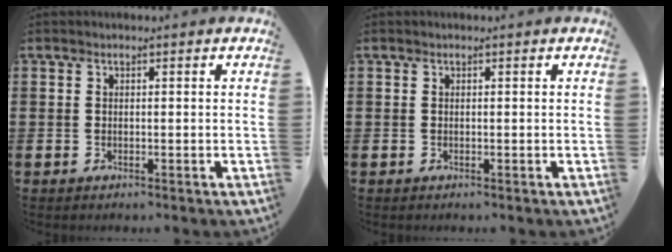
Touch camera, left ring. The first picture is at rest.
{"total": 0.0}